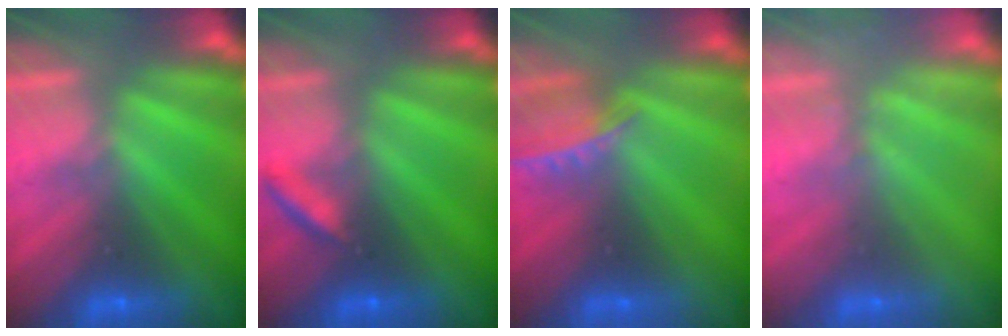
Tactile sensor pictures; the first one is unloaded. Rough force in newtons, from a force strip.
{"total": 2.1}
{"total": 5.8}
{"total": 2.4}